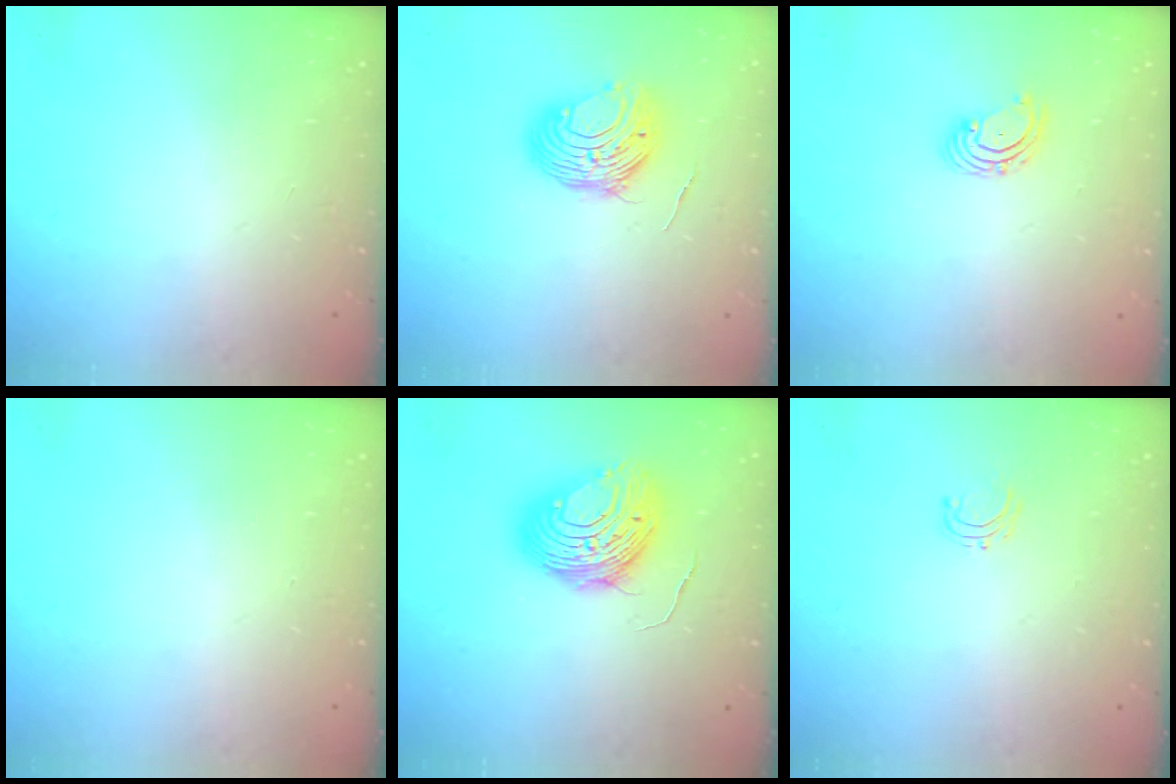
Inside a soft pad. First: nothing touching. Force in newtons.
{"total": 10.1, "press": 10.0, "slide": 0.9}
{"total": 3.3, "press": 3.3, "slide": 0.5}
{"total": 0.0}
{"total": 11.8, "press": 11.7, "slide": 1.2}
{"total": 3.7, "press": 3.7, "slide": 0.3}